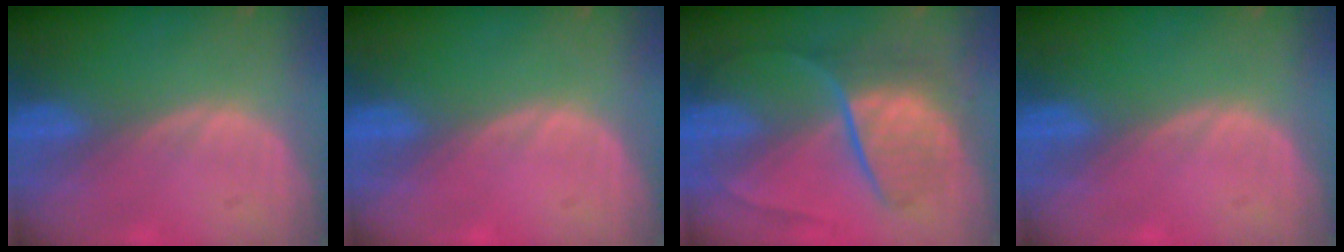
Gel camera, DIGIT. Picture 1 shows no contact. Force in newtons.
{"total": 0.0}
{"total": 8.0, "press": 7.4, "slide": 2.9}
{"total": 0.0}